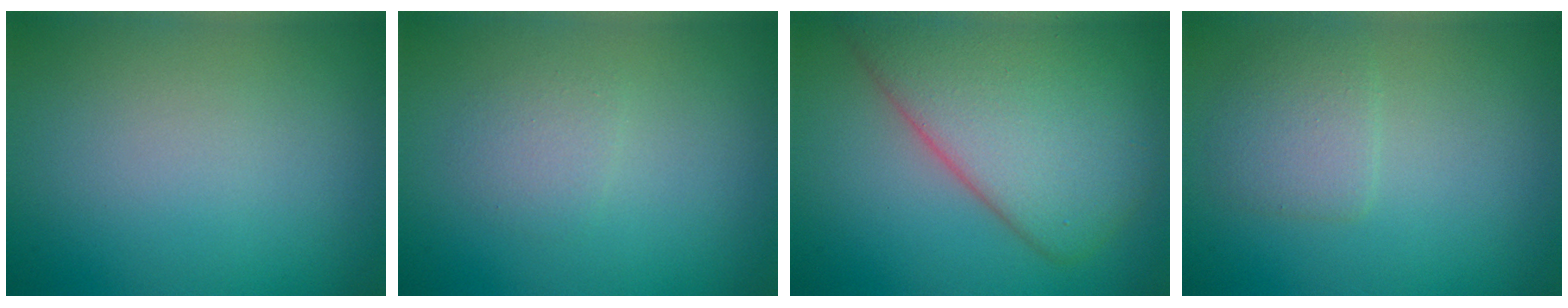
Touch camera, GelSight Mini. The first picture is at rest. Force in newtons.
{"total": 1.4, "press": 1.4, "slide": 0.0}
{"total": 9.2, "press": 9.2, "slide": 0.4}
{"total": 2.2, "press": 2.2, "slide": 0.1}